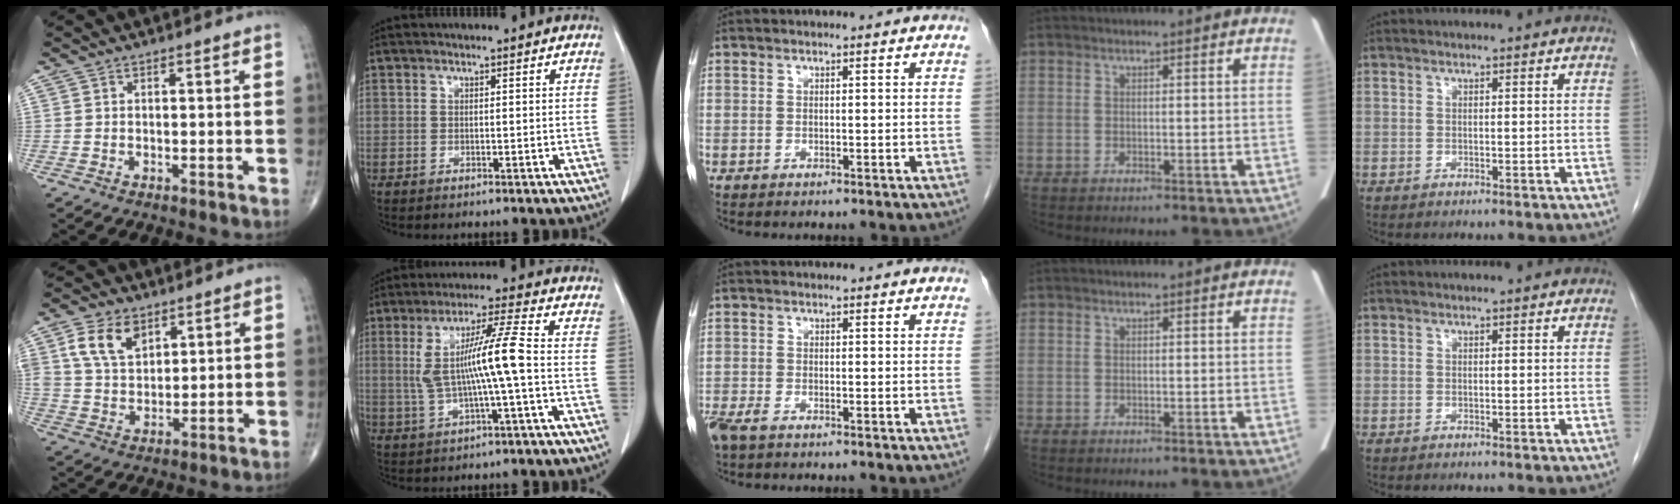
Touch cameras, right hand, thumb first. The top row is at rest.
{"thumb": {"total": 9.6, "force": [4.6, 6.2, 5.7], "torque": [-0.090, -0.014, 0.090]}, "index": {"total": 9.4, "force": [-0.1, -0.4, 9.4], "torque": [-0.183, 0.011, 0.001]}, "middle": {"total": 3.5, "force": [-2.4, 1.3, 2.1], "torque": [-0.052, -0.009, -0.044]}}